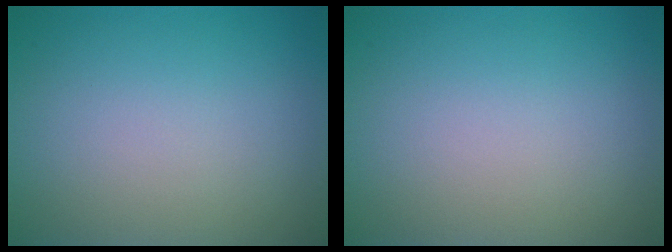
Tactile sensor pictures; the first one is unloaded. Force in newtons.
{"total": 0.0}